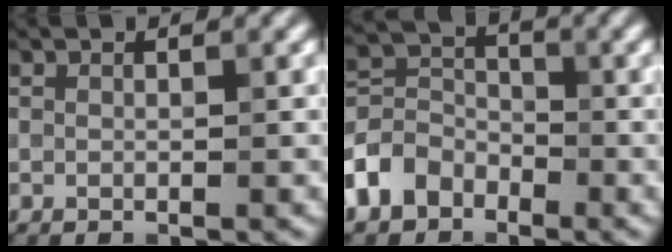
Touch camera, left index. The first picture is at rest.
{"total": 4.7, "force": [-2.8, 3.4, 1.7], "torque": [-0.038, 0.010, -0.072]}